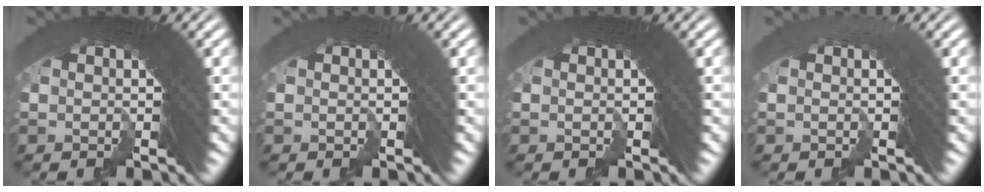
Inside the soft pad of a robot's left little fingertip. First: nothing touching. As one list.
[{"total": 1.1, "force": [-0.3, -0.4, -0.9], "torque": [0.012, 0.000, -0.005]}, {"total": 0.0}, {"total": 4.3, "force": [-1.3, -2.9, -2.8], "torque": [0.036, -0.011, -0.015]}]